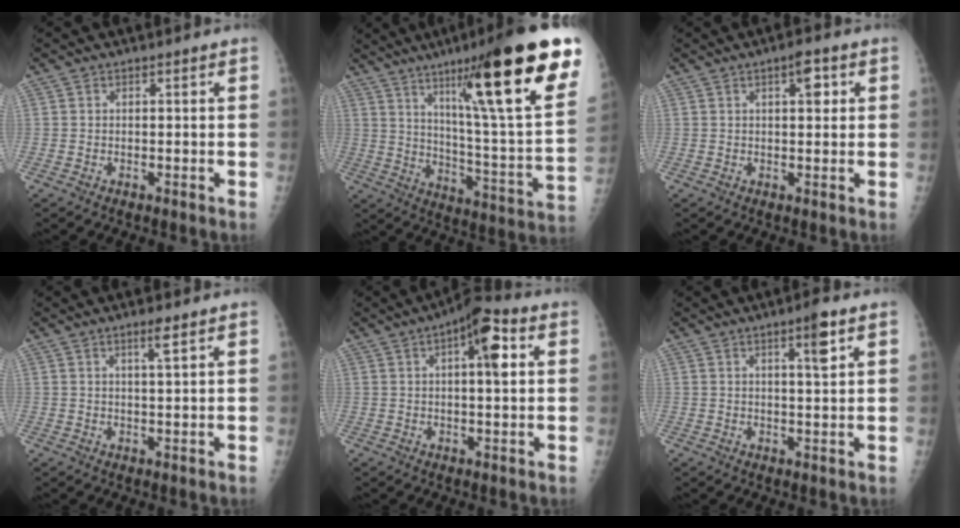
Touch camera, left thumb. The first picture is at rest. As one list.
[{"total": 28.9, "force": [15.6, 3.9, 24.0], "torque": [-0.319, -0.050, 0.242]}, {"total": 3.6, "force": [1.4, 1.6, 2.9], "torque": [-0.033, -0.002, 0.017]}, {"total": 2.5, "force": [1.6, 0.1, 2.0], "torque": [-0.037, -0.012, 0.027]}, {"total": 8.9, "force": [2.7, 3.1, 7.9], "torque": [-0.101, 0.013, 0.031]}, {"total": 4.4, "force": [2.3, 0.5, 3.7], "torque": [-0.050, -0.010, 0.034]}]